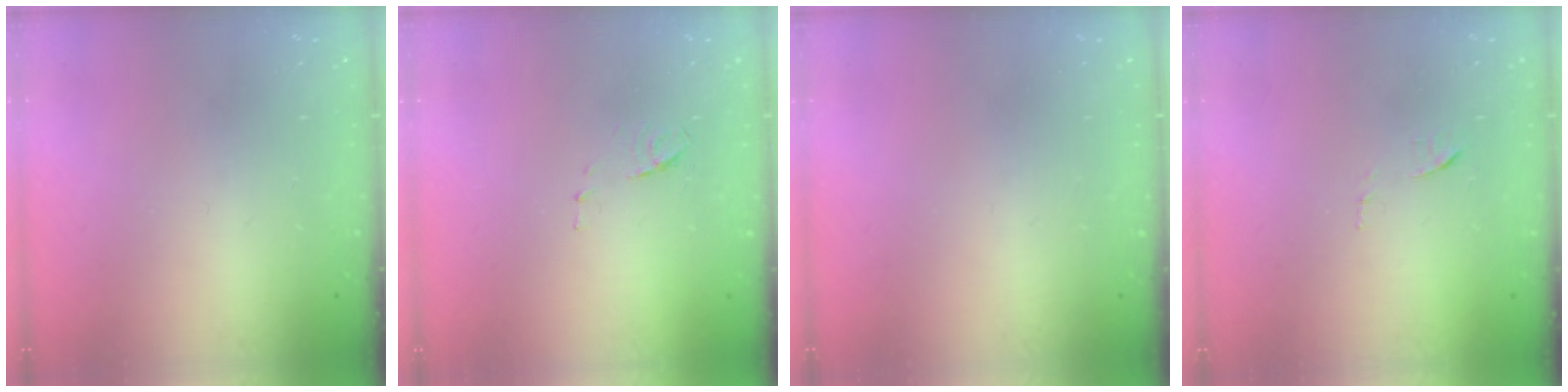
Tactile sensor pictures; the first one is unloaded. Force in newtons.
{"total": 6.2, "press": 6.2, "slide": 0.5}
{"total": 0.0}
{"total": 6.5, "press": 6.5, "slide": 0.5}